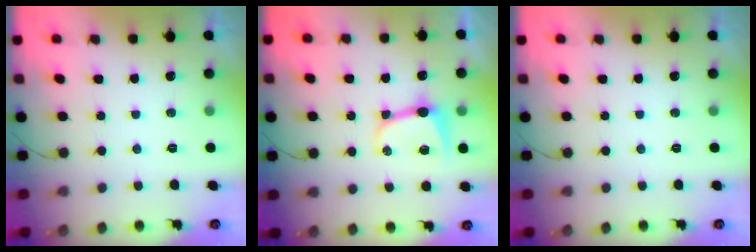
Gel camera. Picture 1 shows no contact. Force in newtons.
{"total": 8.3, "press": 8.2, "slide": 0.8}
{"total": 0.0}